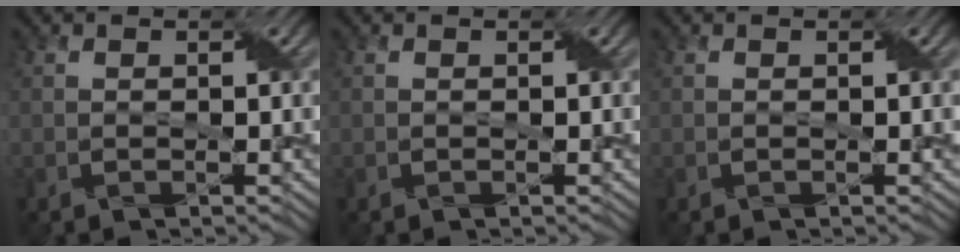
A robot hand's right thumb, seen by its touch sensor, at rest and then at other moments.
{"total": 0.0}
{"total": 0.0}